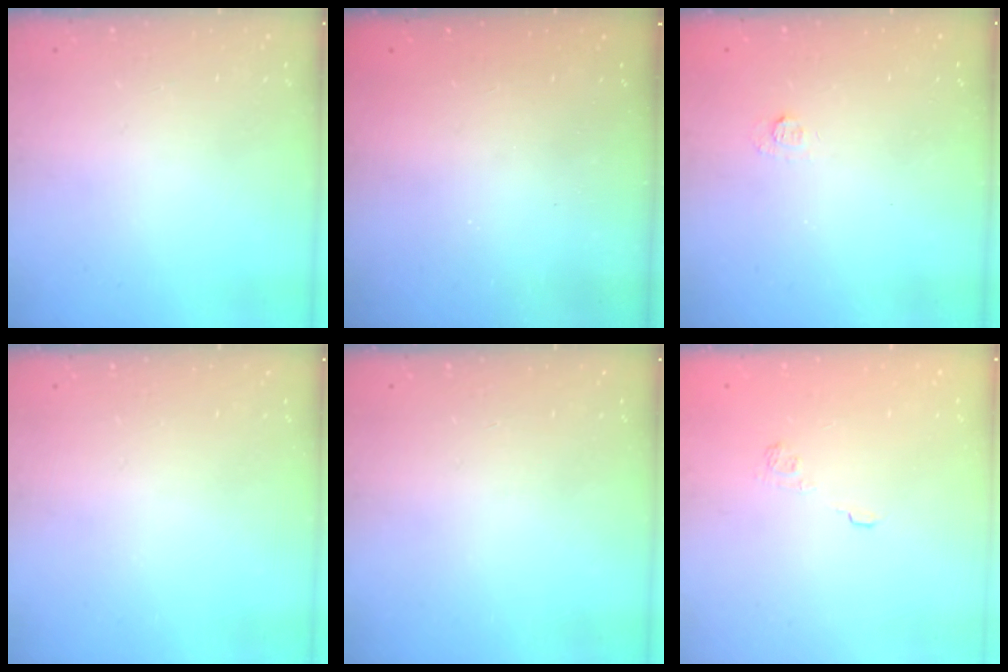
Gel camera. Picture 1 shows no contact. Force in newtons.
{"total": 2.4, "press": 2.3, "slide": 0.8}
{"total": 2.7, "press": 2.5, "slide": 0.9}
{"total": 0.0}
{"total": 0.0}
{"total": 2.2, "press": 1.8, "slide": 1.3}